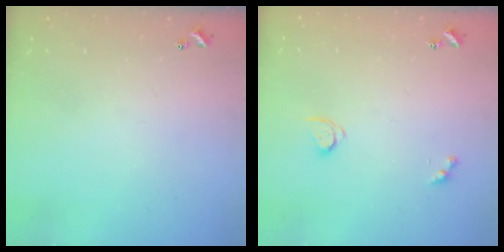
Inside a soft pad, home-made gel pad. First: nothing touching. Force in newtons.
{"total": 2.7, "press": 2.7, "slide": 0.5}